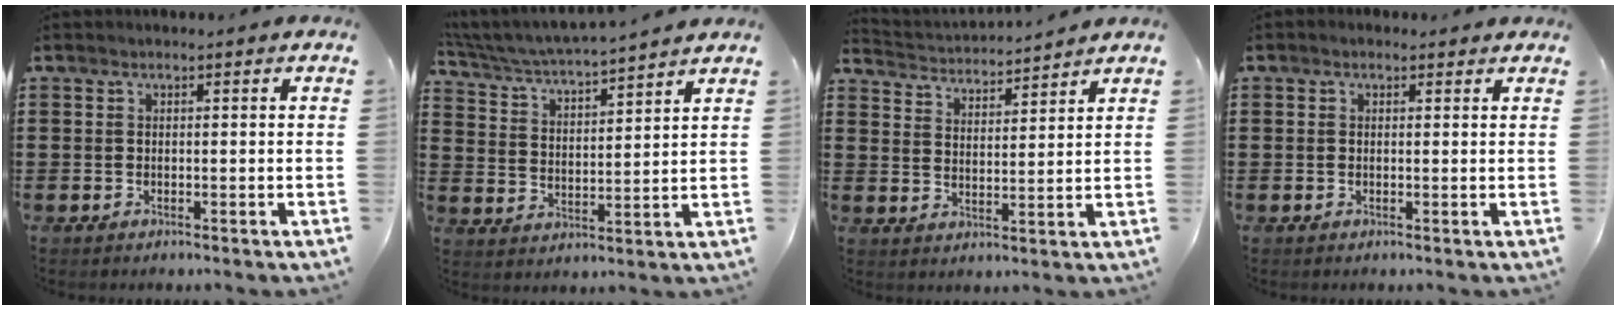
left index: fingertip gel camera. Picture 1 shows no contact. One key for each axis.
{"total": 4.2, "fx": 4.1, "fy": -0.1, "fz": 1.0, "tx": -0.044, "ty": -0.033, "tz": 0.064}
{"total": 2.9, "fx": 2.9, "fy": 0.0, "fz": -0.2, "tx": -0.013, "ty": -0.022, "tz": 0.047}
{"total": 0.7, "fx": 0.3, "fy": 0.5, "fz": 0.4, "tx": -0.008, "ty": 0.005, "tz": 0.005}